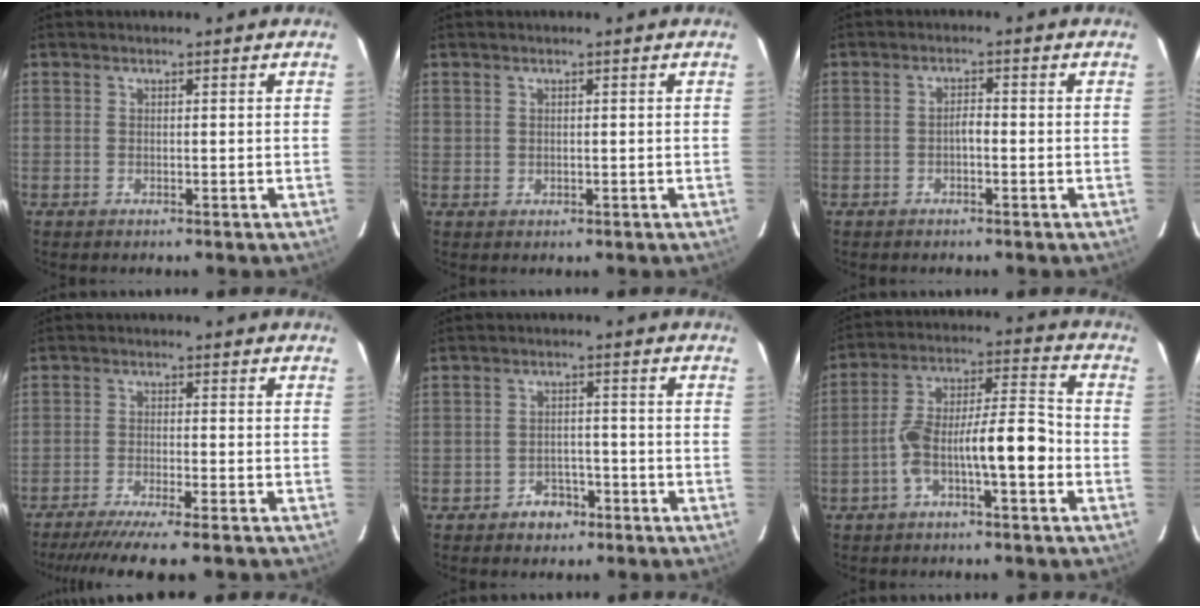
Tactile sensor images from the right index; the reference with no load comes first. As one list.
[{"total": 0.6, "force": [0.3, 0.5, 0.2], "torque": [-0.002, -0.001, 0.005]}, {"total": 1.7, "force": [-0.6, 0.5, 1.5], "torque": [-0.024, 0.005, -0.011]}, {"total": 11.8, "force": [-10.0, -0.3, 6.2], "torque": [-0.078, -0.029, -0.153]}, {"total": 3.7, "force": [-2.3, 2.6, 1.2], "torque": [-0.013, 0.009, -0.031]}, {"total": 11.6, "force": [-3.9, 2.1, 10.7], "torque": [-0.191, 0.034, -0.063]}]